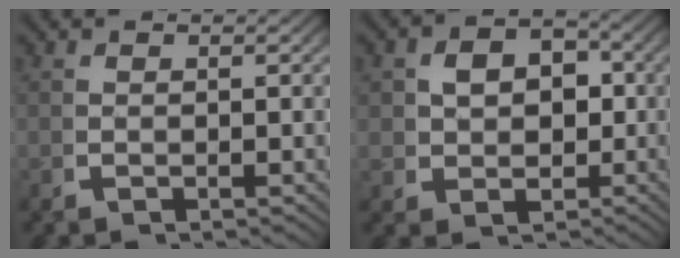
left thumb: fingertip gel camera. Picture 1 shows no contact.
{"total": 5.2, "force": [0.4, 4.1, 3.1], "torque": [-0.056, -0.019, 0.022]}